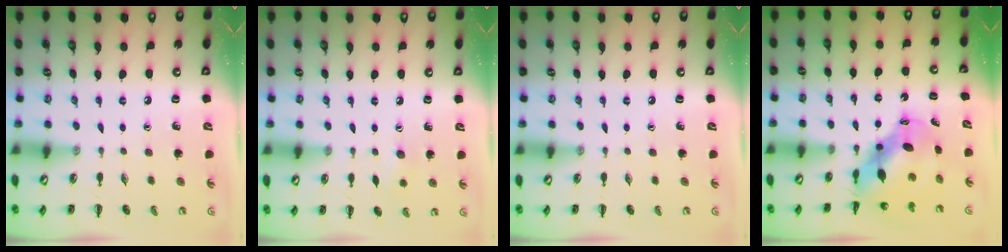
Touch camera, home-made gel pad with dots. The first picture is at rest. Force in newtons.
{"total": 4.4, "press": 4.3, "slide": 1.0}
{"total": 0.0}
{"total": 8.1, "press": 7.9, "slide": 1.9}